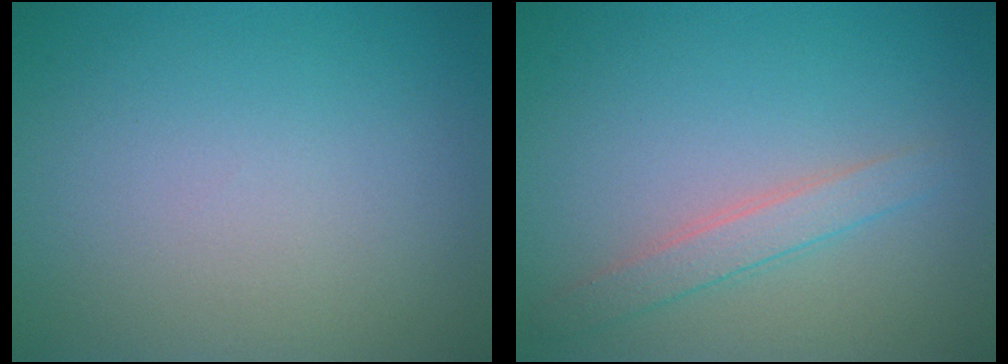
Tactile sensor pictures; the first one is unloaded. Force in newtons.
{"total": 2.1, "press": 2.1, "slide": 0.0}